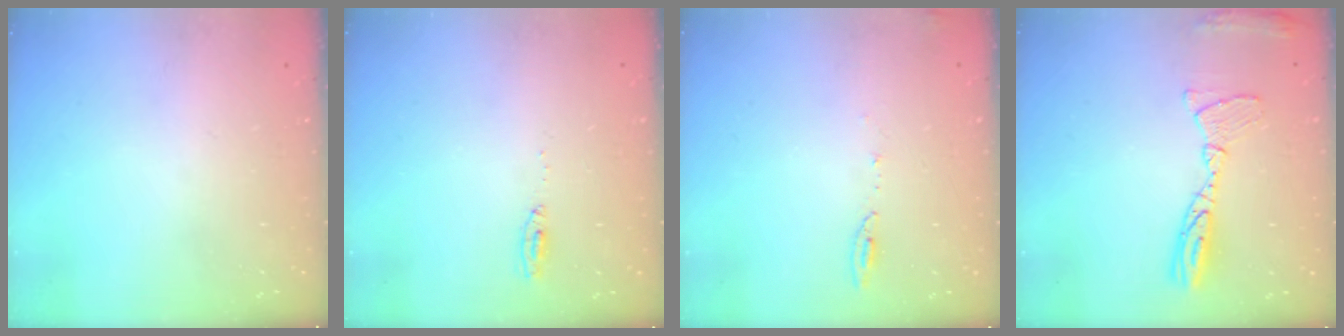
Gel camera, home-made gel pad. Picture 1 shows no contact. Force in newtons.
{"total": 8.0, "press": 4.1, "slide": 6.9}
{"total": 5.5, "press": 5.4, "slide": 1.1}
{"total": 11.3, "press": 11.3, "slide": 1.0}